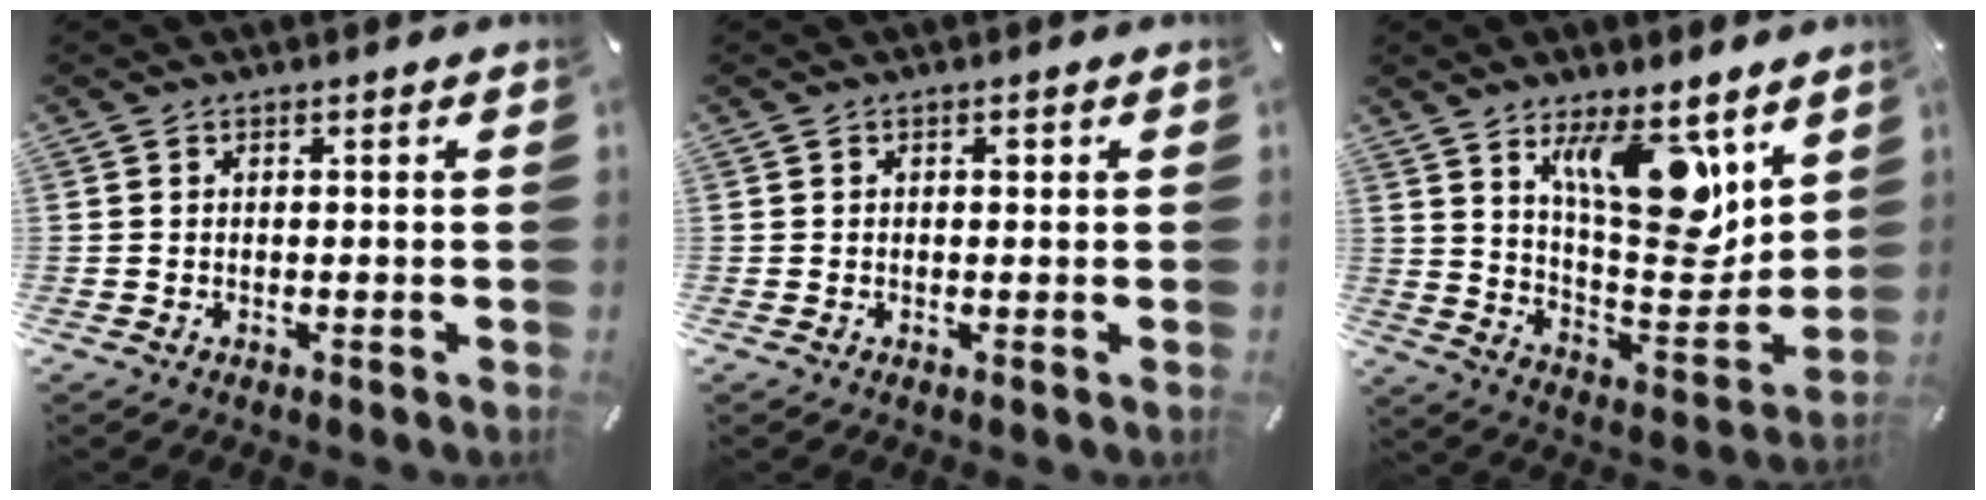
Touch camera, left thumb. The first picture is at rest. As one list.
[{"total": 1.0, "force": [0.2, 0.8, 0.6], "torque": [-0.005, 0.002, 0.001]}, {"total": 16.4, "force": [10.5, 6.6, 10.7], "torque": [-0.161, -0.074, 0.182]}]